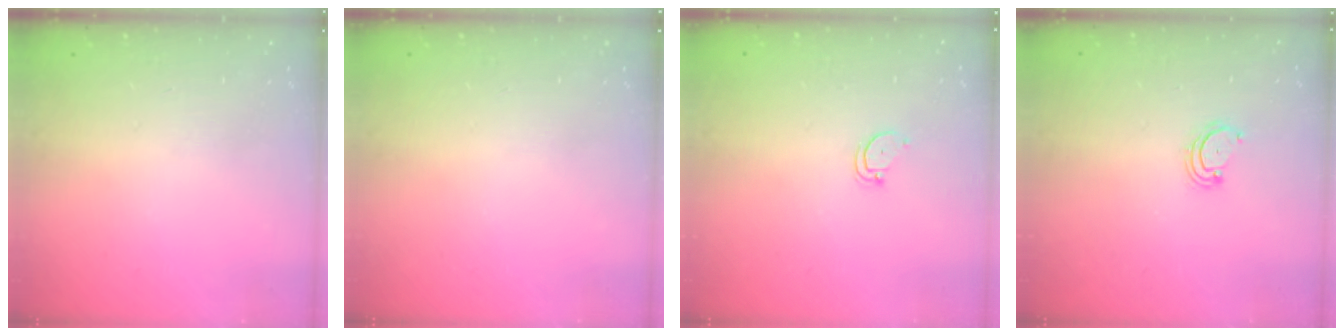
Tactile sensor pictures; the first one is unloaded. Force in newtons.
{"total": 0.0}
{"total": 2.3, "press": 2.3, "slide": 0.2}
{"total": 2.8, "press": 2.8, "slide": 0.3}